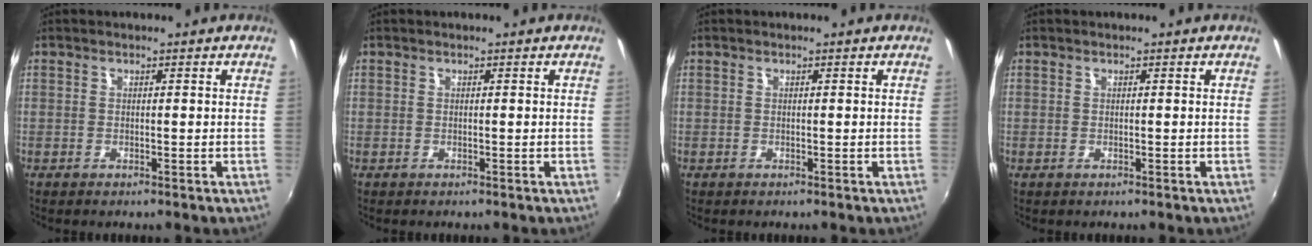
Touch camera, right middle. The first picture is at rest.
{"total": 0.0}
{"total": 0.0}
{"total": 0.0}